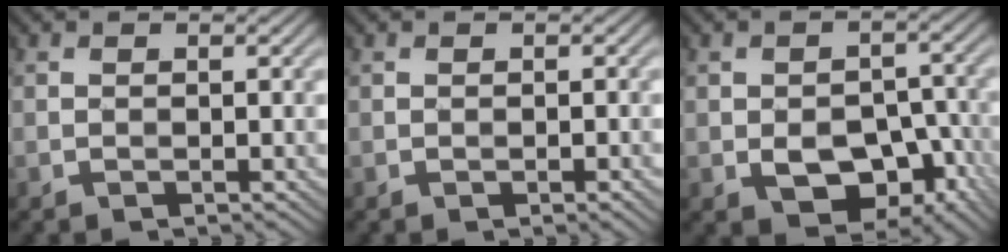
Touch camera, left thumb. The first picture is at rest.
{"total": 1.2, "force": [-0.4, 0.3, 1.1], "torque": [-0.017, -0.001, -0.005]}
{"total": 8.9, "force": [-3.4, 5.7, 6.0], "torque": [-0.096, -0.017, -0.044]}